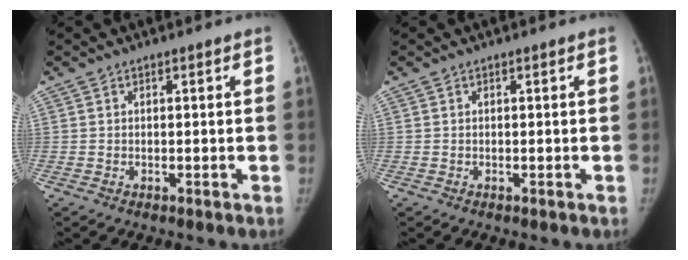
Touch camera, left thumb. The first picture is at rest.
{"total": 0.0}